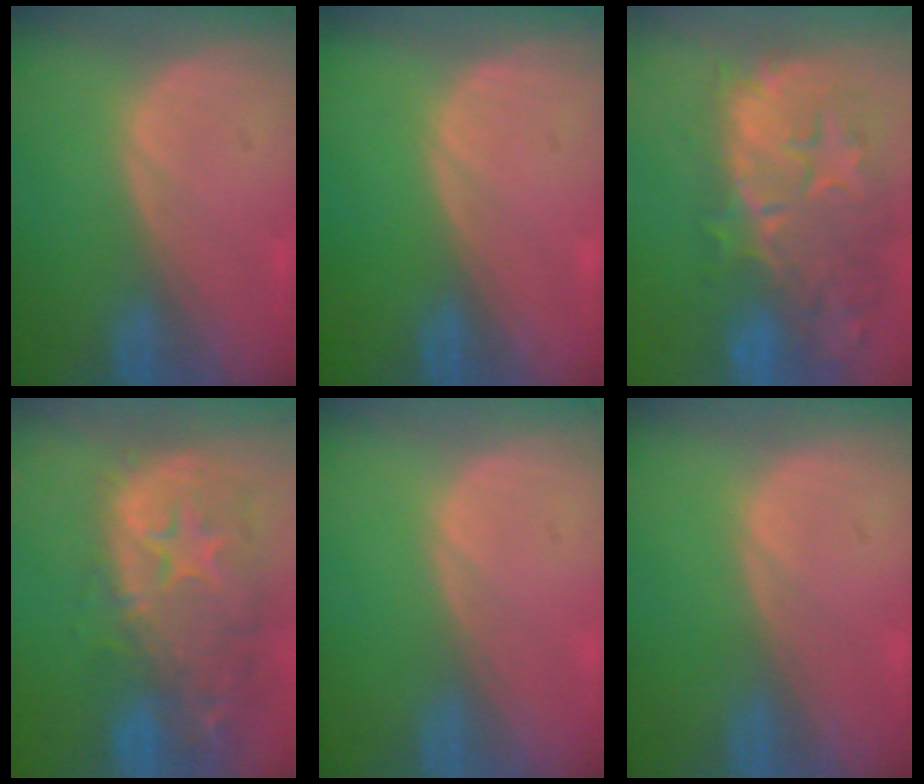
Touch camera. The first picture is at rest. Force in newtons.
{"total": 0.0}
{"total": 14.2, "press": 12.0, "slide": 7.6}
{"total": 14.1, "press": 11.4, "slide": 8.4}
{"total": 0.0}
{"total": 0.0}